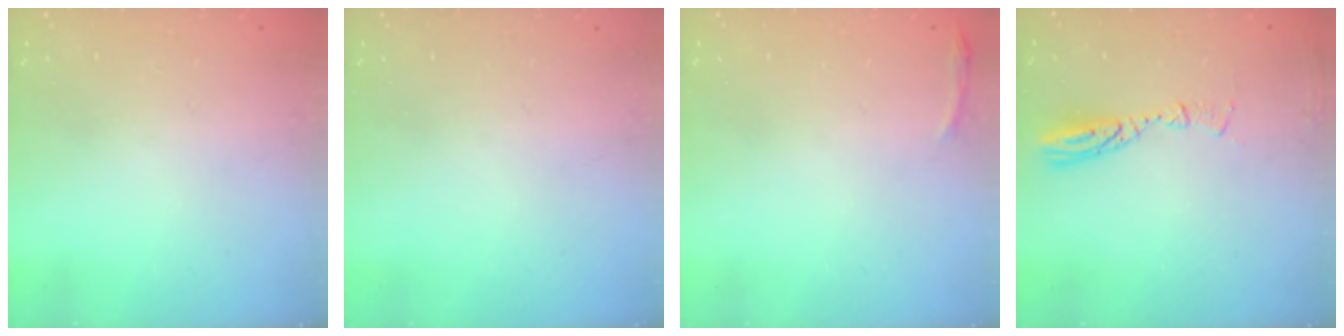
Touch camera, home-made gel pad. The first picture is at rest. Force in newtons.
{"total": 0.0}
{"total": 3.0, "press": 1.9, "slide": 2.3}
{"total": 8.0, "press": 8.0, "slide": 0.7}